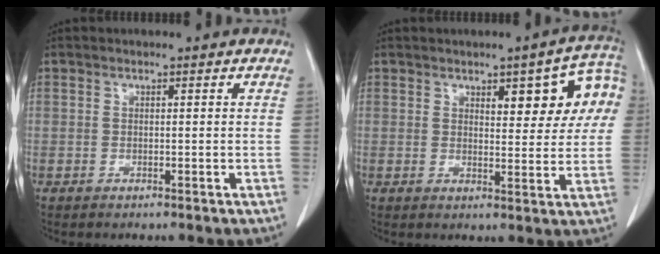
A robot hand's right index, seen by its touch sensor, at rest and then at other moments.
{"total": 9.6, "force": [3.3, 3.0, 8.5], "torque": [-0.097, 0.020, 0.040]}